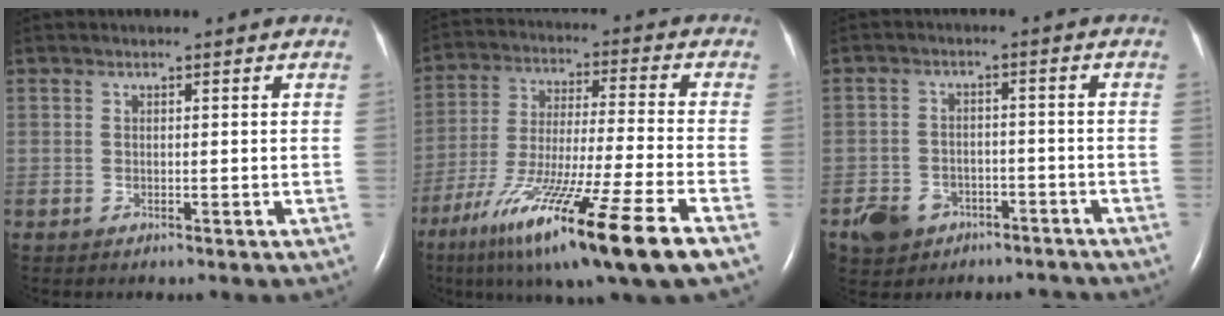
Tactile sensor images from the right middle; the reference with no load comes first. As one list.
[{"total": 20.3, "force": [-11.8, -0.3, 16.5], "torque": [-0.277, -0.061, -0.210]}, {"total": 7.6, "force": [-5.1, 5.4, 1.7], "torque": [-0.040, 0.013, -0.073]}]